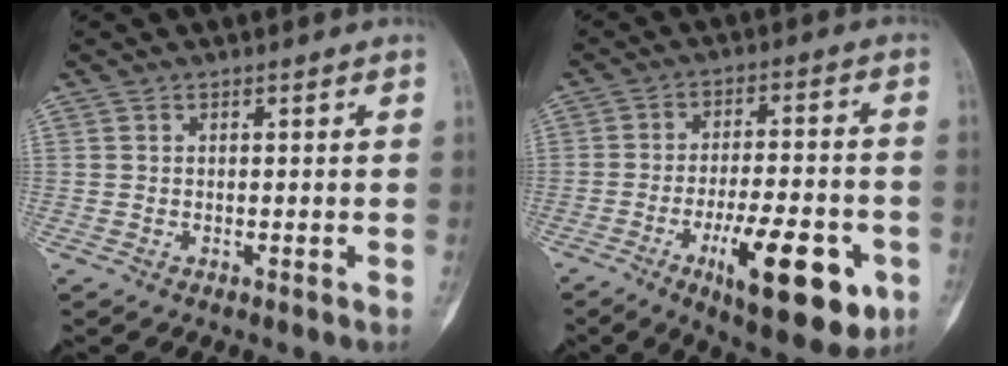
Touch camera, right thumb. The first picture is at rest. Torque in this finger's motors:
{"motor_torque": [0.21, 0.72, 0.41, 0.25, 0.06]}